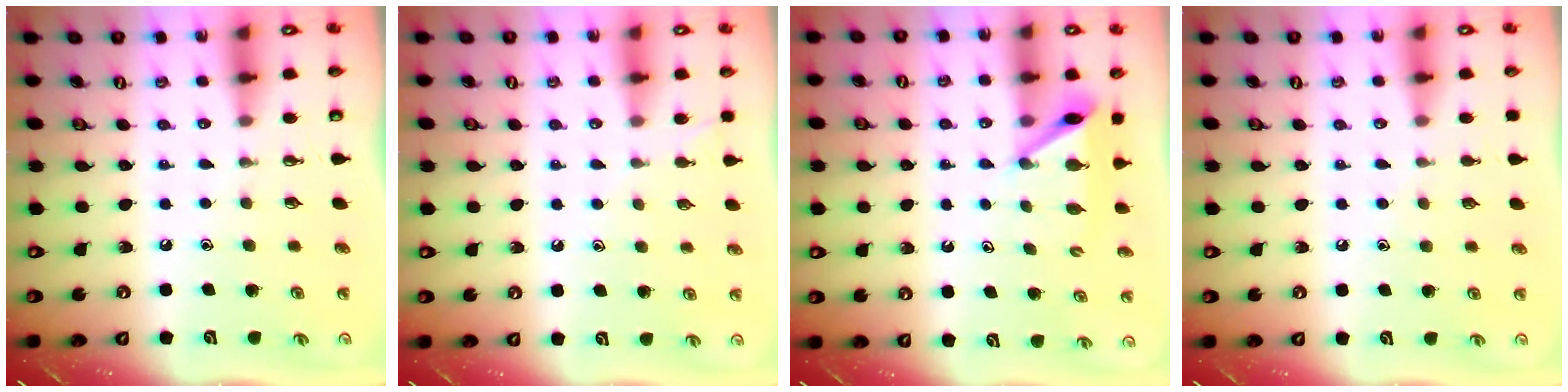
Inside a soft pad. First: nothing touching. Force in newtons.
{"total": 4.6, "press": 4.6, "slide": 0.5}
{"total": 6.7, "press": 6.7, "slide": 0.4}
{"total": 3.9, "press": 3.9, "slide": 0.4}